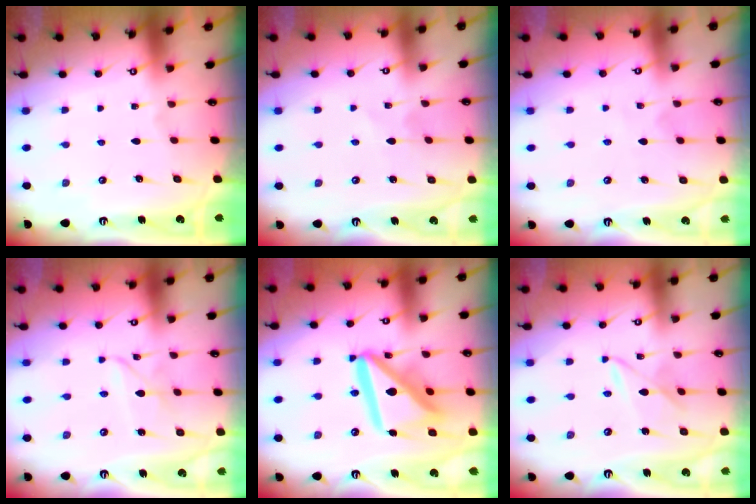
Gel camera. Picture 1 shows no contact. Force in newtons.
{"total": 2.6, "press": 2.6, "slide": 0.3}
{"total": 2.2, "press": 2.2, "slide": 0.2}
{"total": 2.5, "press": 2.5, "slide": 0.2}
{"total": 18.4, "press": 18.3, "slide": 2.0}
{"total": 5.3, "press": 5.3, "slide": 0.5}